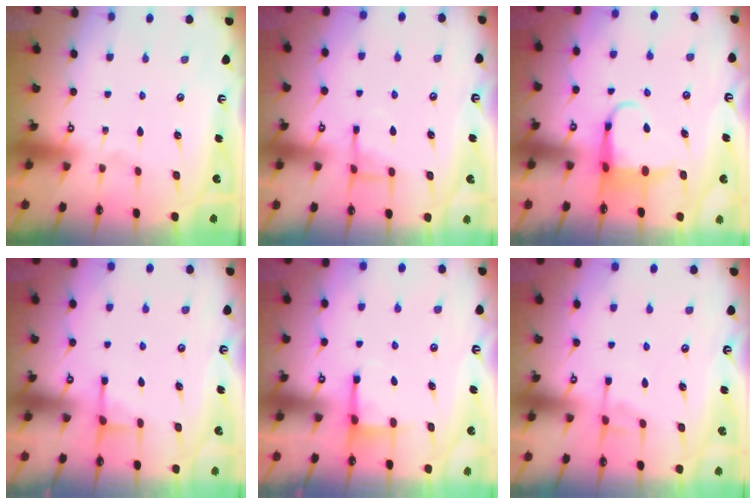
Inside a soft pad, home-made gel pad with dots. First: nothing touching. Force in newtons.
{"total": 7.7, "press": 7.7, "slide": 0.4}
{"total": 5.8, "press": 5.8, "slide": 0.6}
{"total": 2.9, "press": 2.8, "slide": 0.5}
{"total": 2.2, "press": 2.2, "slide": 0.5}
{"total": 4.5, "press": 4.4, "slide": 0.7}